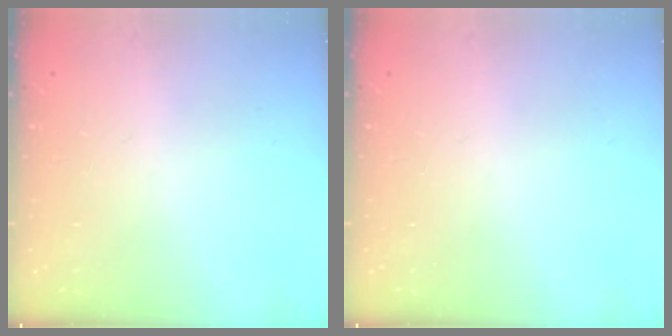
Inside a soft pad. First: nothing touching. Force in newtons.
{"total": 0.0}